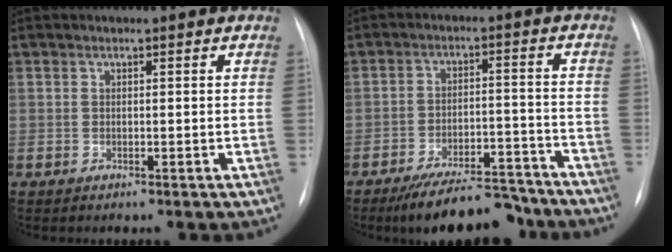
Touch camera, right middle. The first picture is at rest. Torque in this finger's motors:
{"motor_torque": [1.16, -0.98, 0.47, 0.12]}